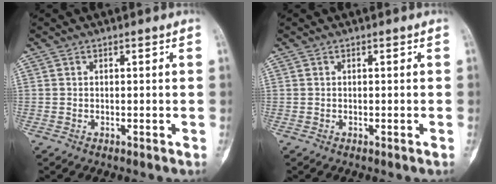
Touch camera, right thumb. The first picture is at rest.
{"total": 0.0}